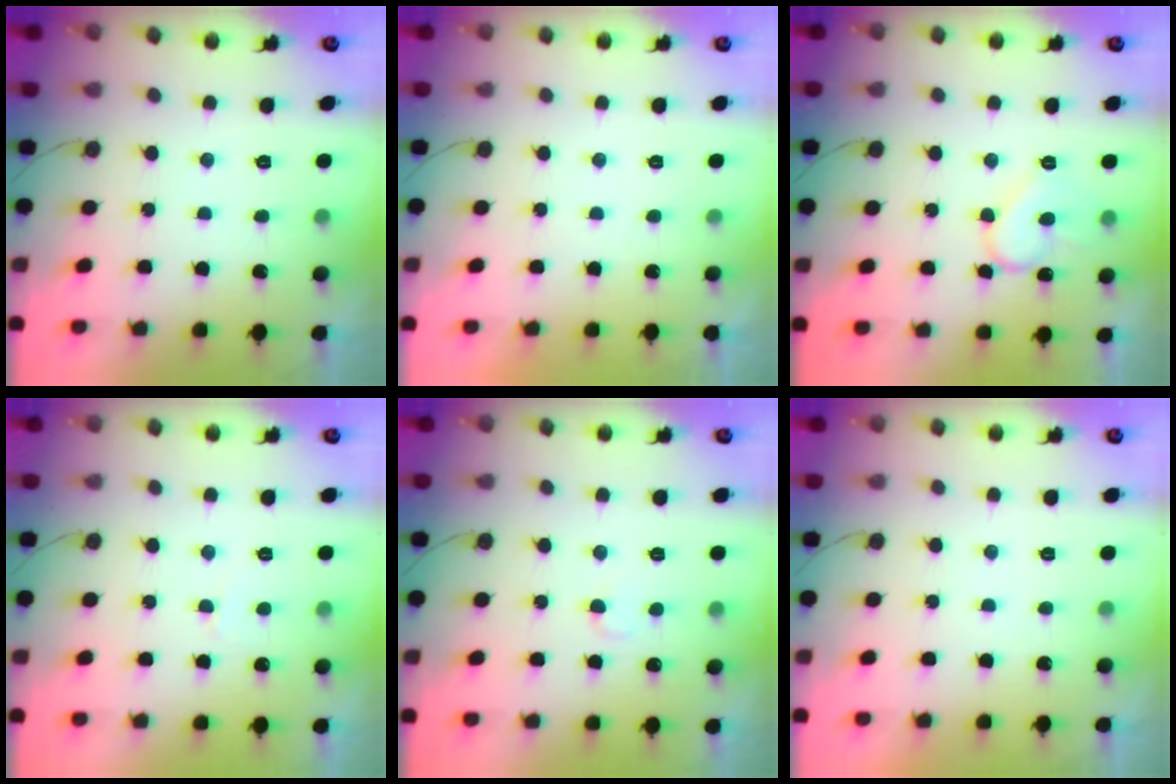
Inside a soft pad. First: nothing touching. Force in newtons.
{"total": 1.7, "press": 1.7, "slide": 0.0}
{"total": 10.6, "press": 10.6, "slide": 1.1}
{"total": 2.6, "press": 2.6, "slide": 0.1}
{"total": 3.5, "press": 3.5, "slide": 0.3}
{"total": 1.8, "press": 1.8, "slide": 0.1}